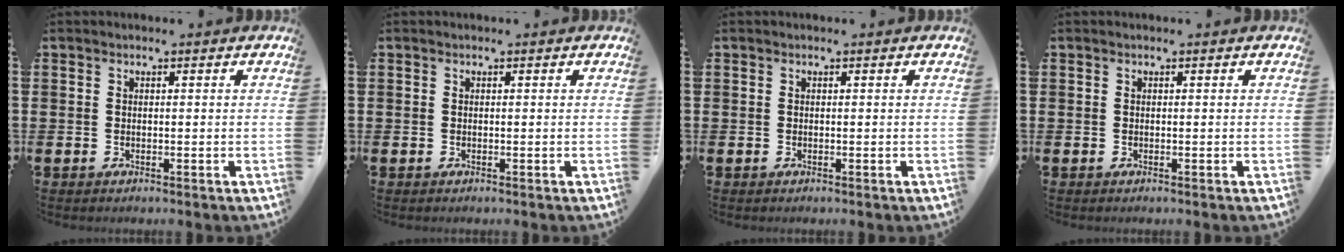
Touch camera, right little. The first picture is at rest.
{"total": 0.0}
{"total": 0.0}
{"total": 0.0}